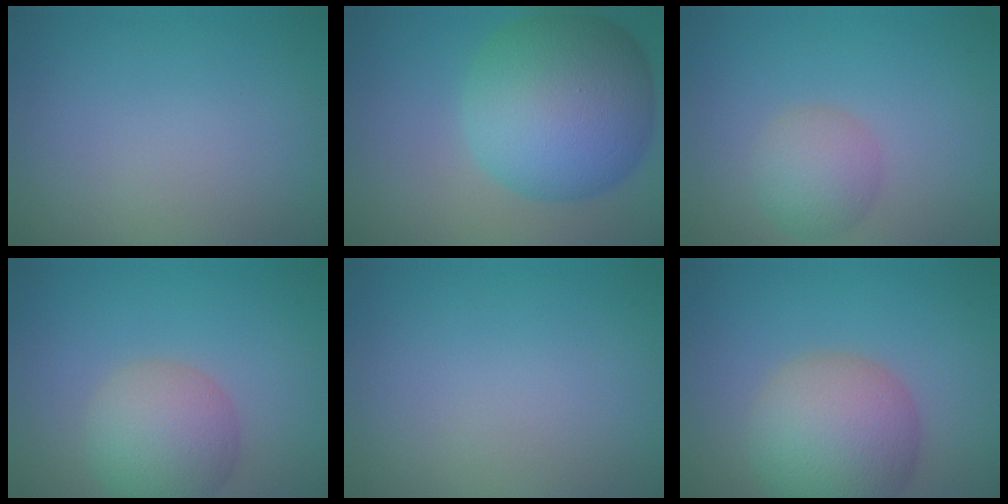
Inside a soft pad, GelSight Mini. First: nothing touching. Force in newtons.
{"total": 12.4, "press": 12.4, "slide": 0.2}
{"total": 3.0, "press": 3.0, "slide": 0.0}
{"total": 5.5, "press": 5.5, "slide": 0.3}
{"total": 0.0}
{"total": 8.5, "press": 8.4, "slide": 0.5}